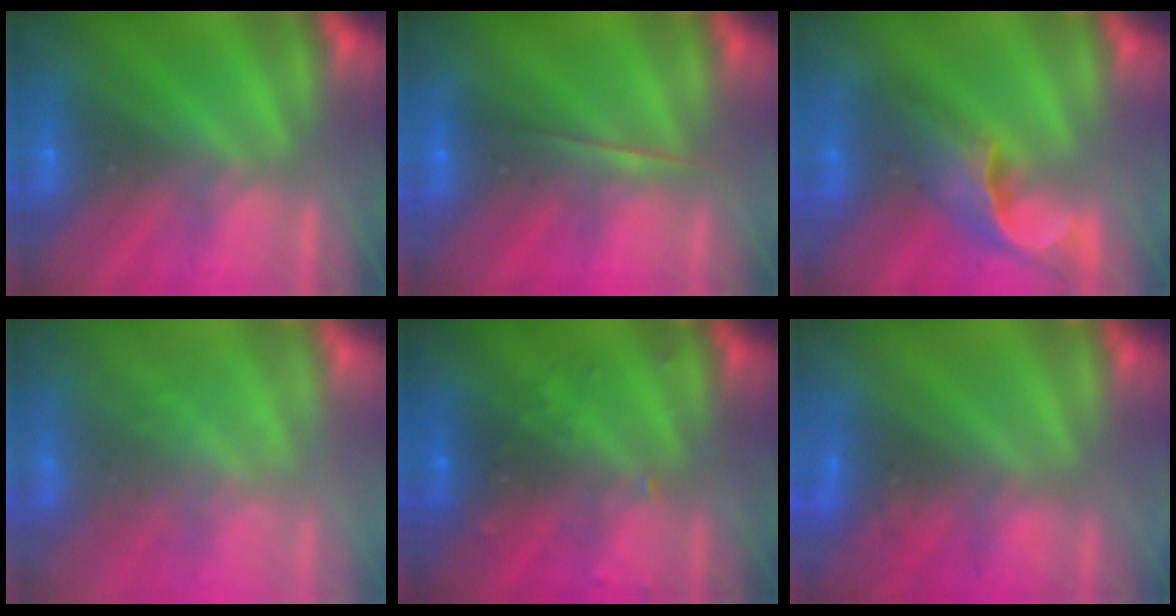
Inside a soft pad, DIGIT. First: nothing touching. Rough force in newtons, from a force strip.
{"total": 1.6}
{"total": 5.1}
{"total": 2.9}
{"total": 2.9}
{"total": 3.9}